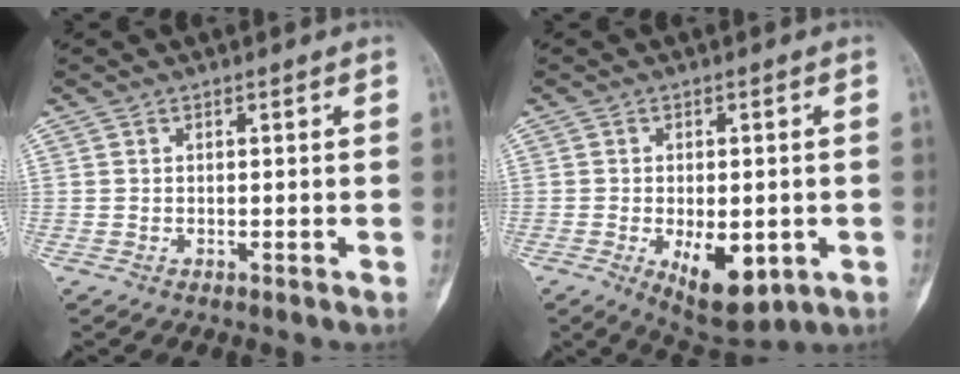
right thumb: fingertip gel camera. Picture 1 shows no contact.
{"total": 10.3, "force": [-3.0, 5.0, 8.4], "torque": [-0.110, -0.008, -0.030]}